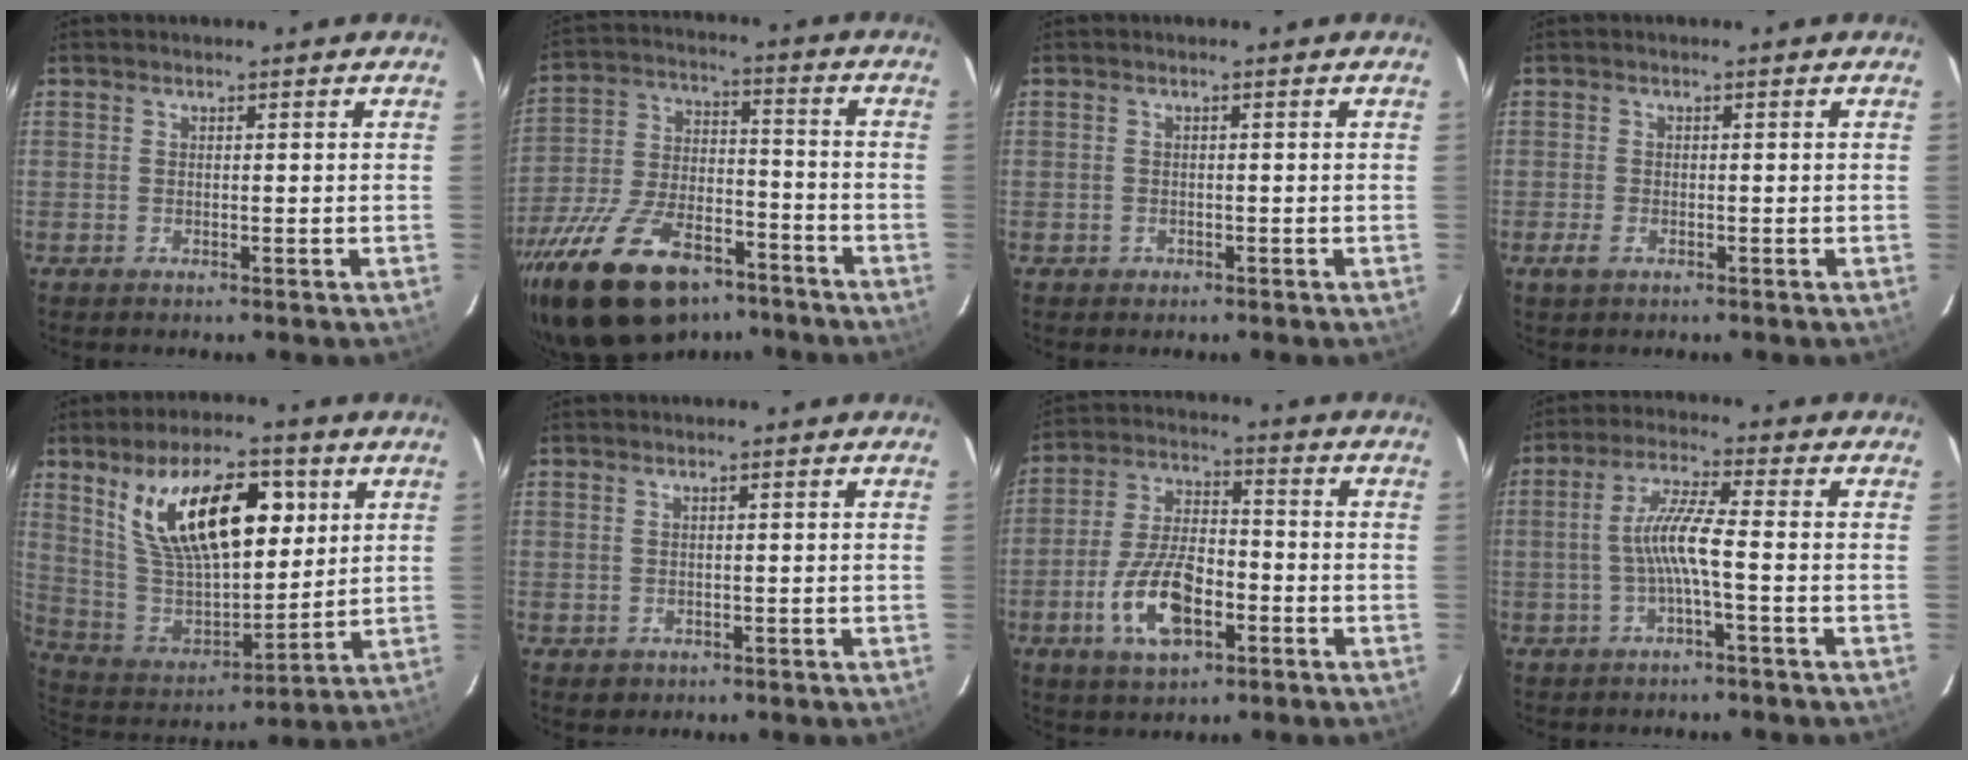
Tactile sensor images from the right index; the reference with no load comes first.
{"total": 23.6, "force": [-16.1, 11.3, 12.9], "torque": [-0.264, -0.007, -0.255]}
{"total": 1.3, "force": [-0.6, 1.1, 0.1], "torque": [-0.002, 0.003, -0.006]}
{"total": 2.1, "force": [-1.2, 1.1, 1.3], "torque": [-0.029, -0.003, -0.023]}
{"total": 20.8, "force": [8.4, 9.6, 16.4], "torque": [-0.284, 0.011, 0.164]}
{"total": 3.1, "force": [-1.0, 2.9, 0.6], "torque": [-0.012, 0.000, -0.008]}
{"total": 12.8, "force": [-5.0, 5.9, 10.2], "torque": [-0.210, 0.002, -0.084]}
{"total": 6.5, "force": [-1.6, -0.1, 6.3], "torque": [-0.135, 0.008, -0.028]}